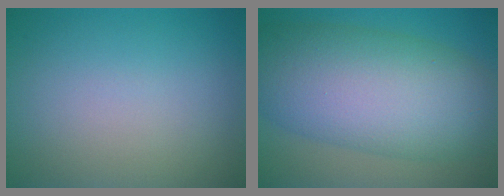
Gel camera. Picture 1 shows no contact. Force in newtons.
{"total": 12.3, "press": 12.3, "slide": 0.3}